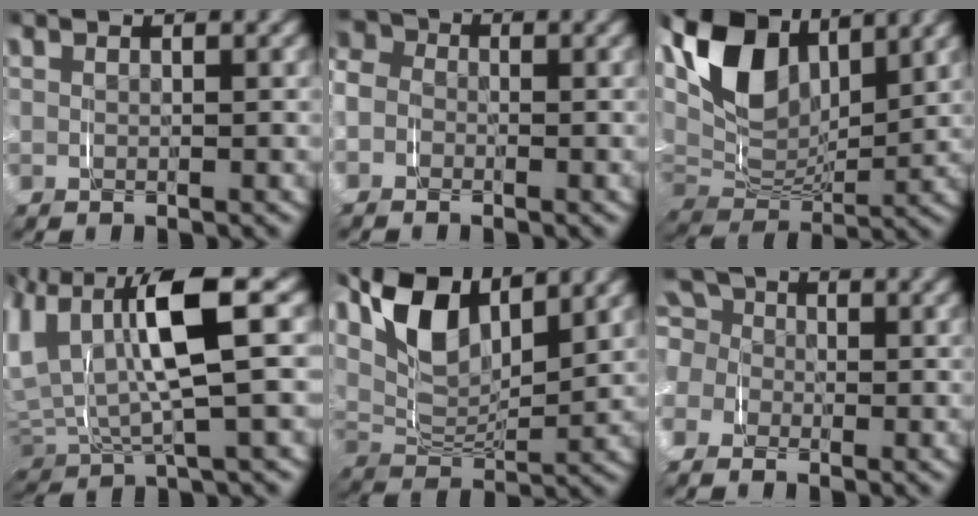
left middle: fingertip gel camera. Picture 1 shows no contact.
{"total": 6.7, "force": [0.8, 6.1, 2.7], "torque": [-0.067, 0.015, -0.016]}
{"total": 11.7, "force": [3.6, 7.7, 8.0], "torque": [-0.170, -0.001, 0.050]}
{"total": 9.7, "force": [0.9, 6.2, 7.4], "torque": [-0.168, 0.006, 0.001]}
{"total": 8.9, "force": [3.2, 5.5, 6.2], "torque": [-0.150, -0.009, 0.050]}
{"total": 8.3, "force": [-0.4, 7.7, 3.2], "torque": [-0.097, -0.011, -0.026]}